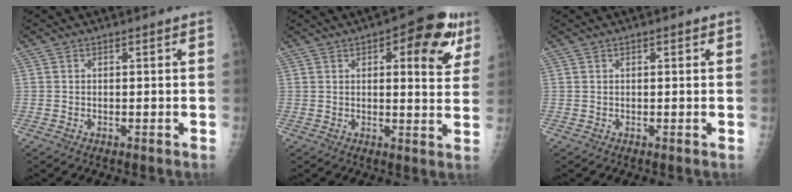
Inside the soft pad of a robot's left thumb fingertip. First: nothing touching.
{"total": 12.8, "force": [5.7, 5.0, 10.3], "torque": [-0.088, -0.013, 0.063]}
{"total": 0.8, "force": [0.4, 0.3, 0.7], "torque": [-0.009, 0.002, 0.004]}